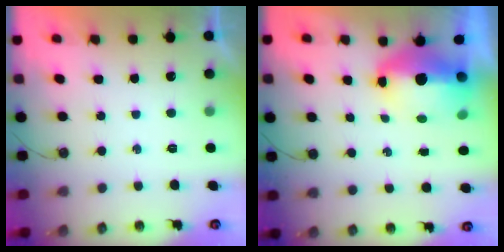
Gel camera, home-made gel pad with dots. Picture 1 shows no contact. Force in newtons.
{"total": 9.9, "press": 9.9, "slide": 1.1}